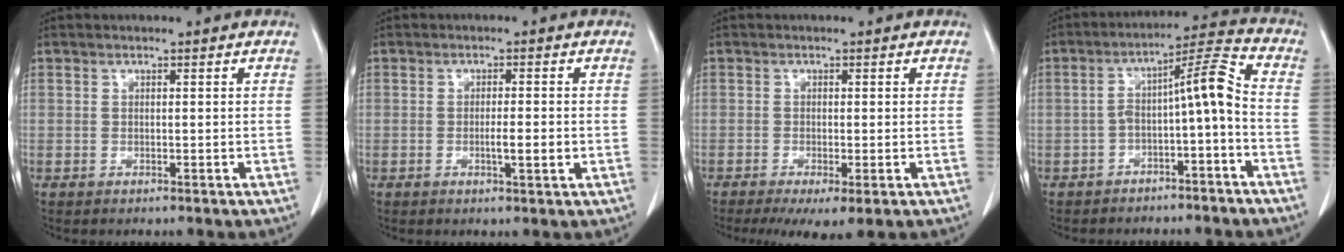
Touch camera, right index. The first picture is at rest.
{"total": 2.8, "force": [-0.5, 0.3, 2.8], "torque": [-0.046, -0.001, -0.006]}
{"total": 5.5, "force": [-3.1, 1.1, 4.4], "torque": [-0.065, -0.017, -0.048]}
{"total": 8.4, "force": [-2.7, 0.8, 7.9], "torque": [-0.122, 0.042, -0.041]}